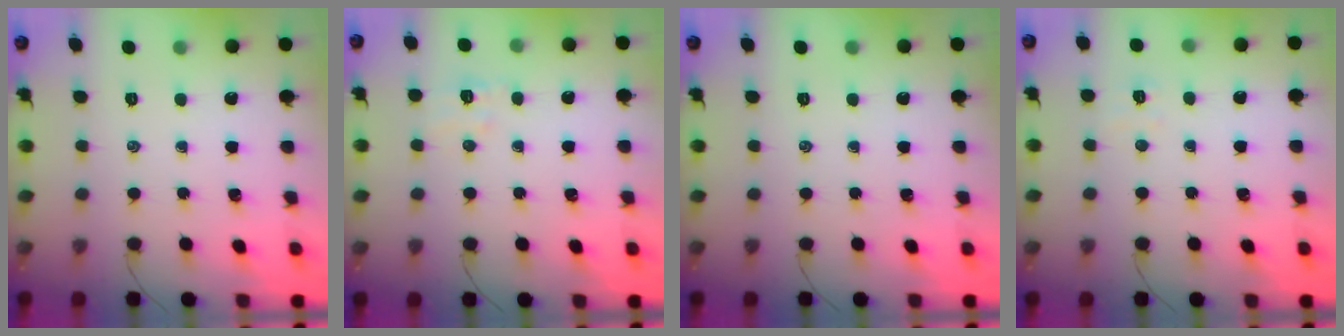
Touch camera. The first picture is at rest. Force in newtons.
{"total": 5.2, "press": 5.1, "slide": 1.1}
{"total": 0.0}
{"total": 3.6, "press": 3.4, "slide": 1.1}